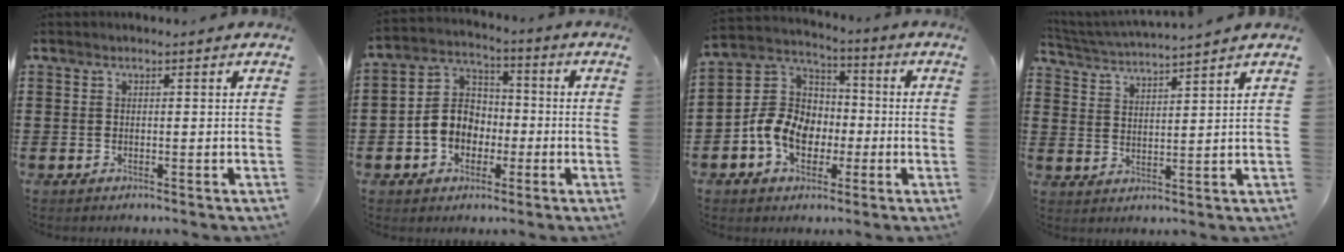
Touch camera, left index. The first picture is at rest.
{"total": 7.0, "force": [-2.1, 5.9, 3.1], "torque": [-0.088, 0.017, -0.046]}
{"total": 9.7, "force": [-3.3, 7.6, 5.0], "torque": [-0.139, 0.022, -0.070]}
{"total": 3.5, "force": [3.4, -0.6, 0.4], "torque": [-0.024, -0.020, 0.058]}